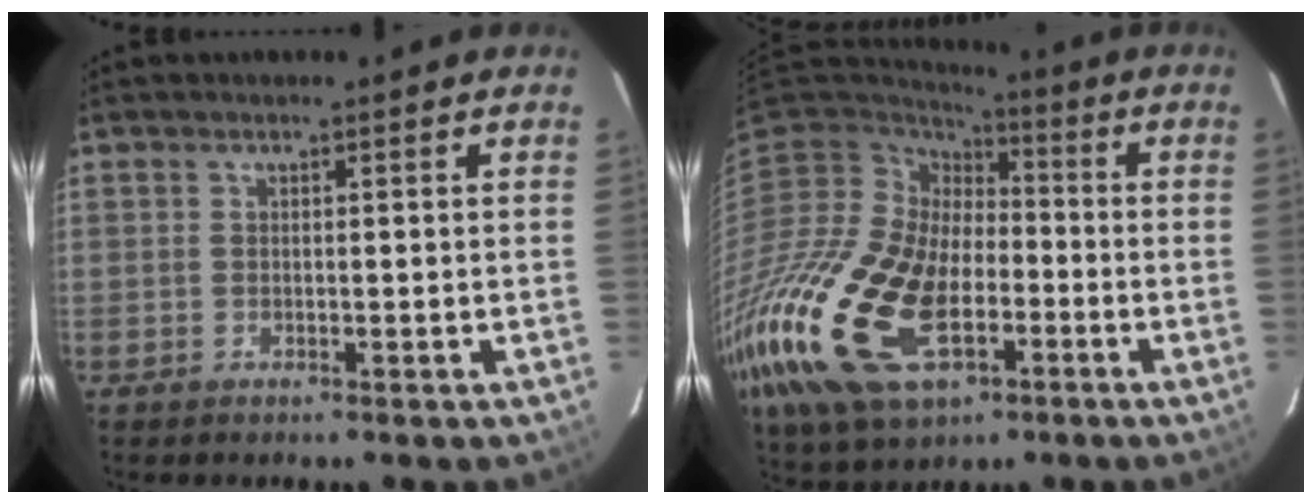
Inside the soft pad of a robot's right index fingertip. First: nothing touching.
{"total": 30.2, "force": [-11.4, 18.0, 21.4], "torque": [-0.500, -0.050, -0.204]}